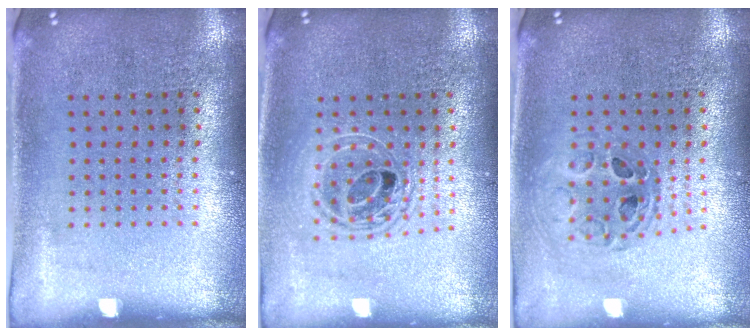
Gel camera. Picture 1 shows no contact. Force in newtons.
{"total": 1.7, "press": 1.4, "slide": 1.0}
{"total": 0.7, "press": 0.7, "slide": 0.1}